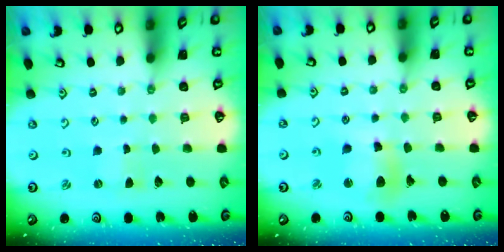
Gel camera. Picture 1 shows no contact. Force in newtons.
{"total": 10.3, "press": 10.2, "slide": 1.5}